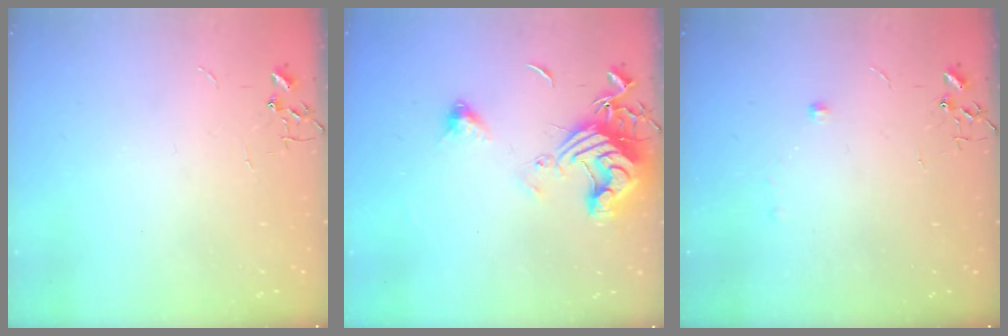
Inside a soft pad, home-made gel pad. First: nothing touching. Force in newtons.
{"total": 14.9, "press": 14.8, "slide": 1.7}
{"total": 3.7, "press": 3.6, "slide": 0.6}